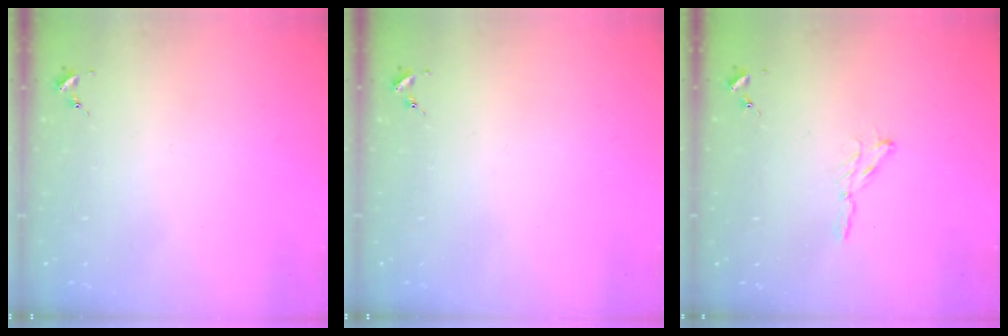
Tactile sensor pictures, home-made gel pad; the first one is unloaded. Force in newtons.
{"total": 0.0}
{"total": 2.9, "press": 2.9, "slide": 0.3}